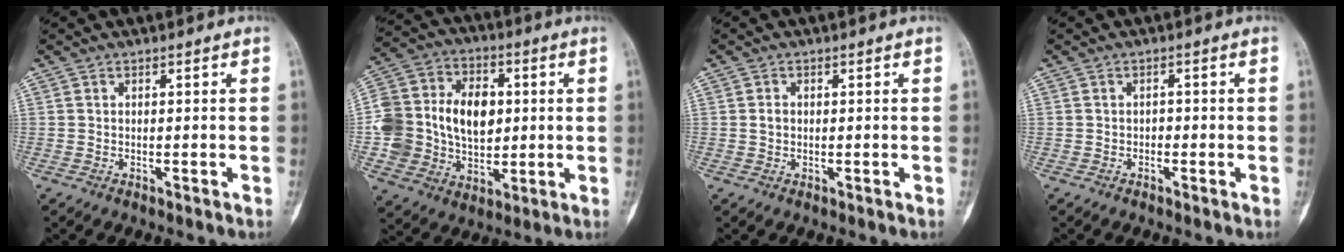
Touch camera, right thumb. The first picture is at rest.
{"total": 20.1, "force": [0.9, 15.2, 13.2], "torque": [-0.233, 0.024, 0.028]}
{"total": 1.4, "force": [0.1, 1.1, 0.8], "torque": [-0.012, 0.003, 0.002]}
{"total": 1.0, "force": [-0.6, 0.7, 0.5], "torque": [0.001, 0.004, -0.014]}